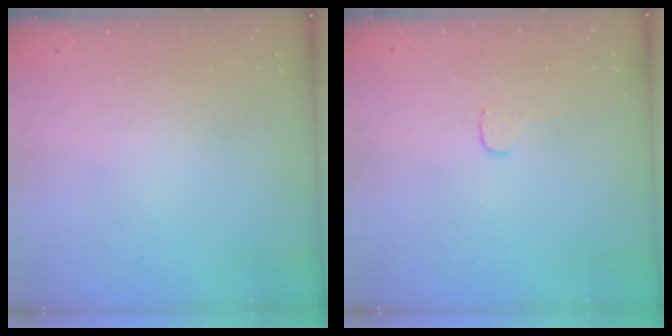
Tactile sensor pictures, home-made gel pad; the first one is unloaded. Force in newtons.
{"total": 3.2, "press": 3.1, "slide": 0.3}